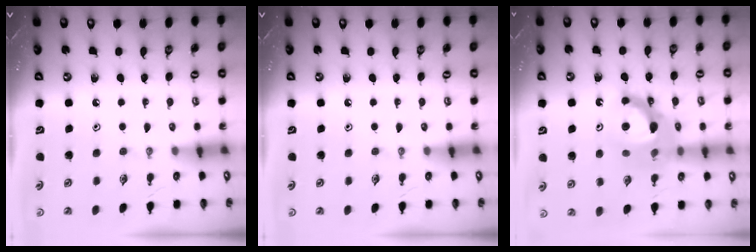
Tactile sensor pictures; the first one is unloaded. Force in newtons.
{"total": 0.0}
{"total": 13.3, "press": 13.2, "slide": 1.6}